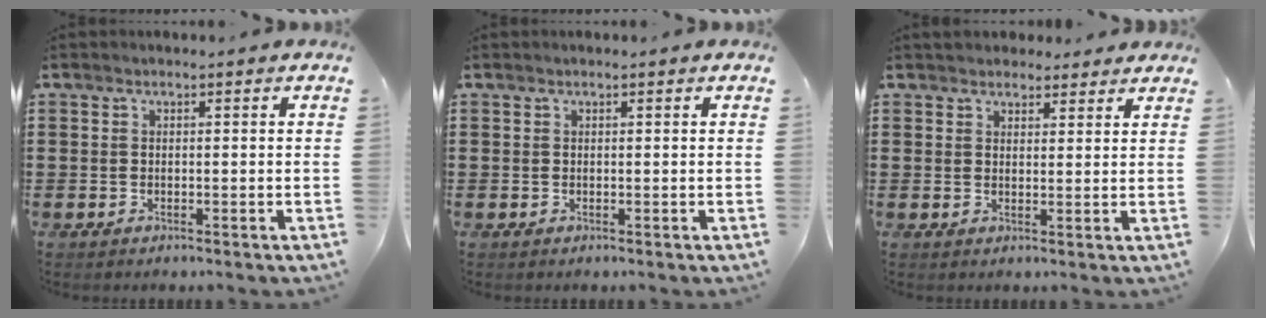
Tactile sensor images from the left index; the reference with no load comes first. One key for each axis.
{"total": 0.0}
{"total": 2.8, "fx": 2.6, "fy": 1.2, "fz": 0.0, "tx": 0.000, "ty": -0.002, "tz": 0.048}